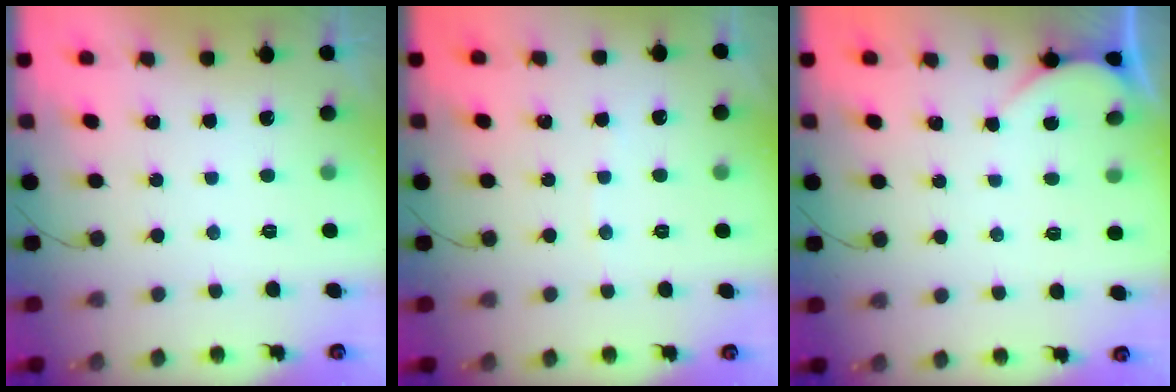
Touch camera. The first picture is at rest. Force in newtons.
{"total": 2.6, "press": 2.6, "slide": 0.3}
{"total": 2.3, "press": 2.3, "slide": 0.2}